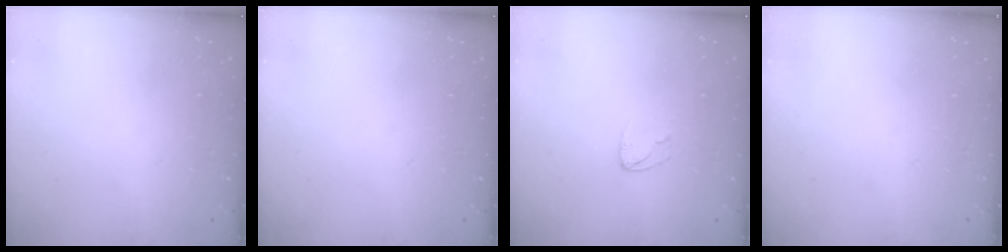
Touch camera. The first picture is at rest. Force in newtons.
{"total": 0.0}
{"total": 4.0, "press": 4.0, "slide": 0.4}
{"total": 0.0}